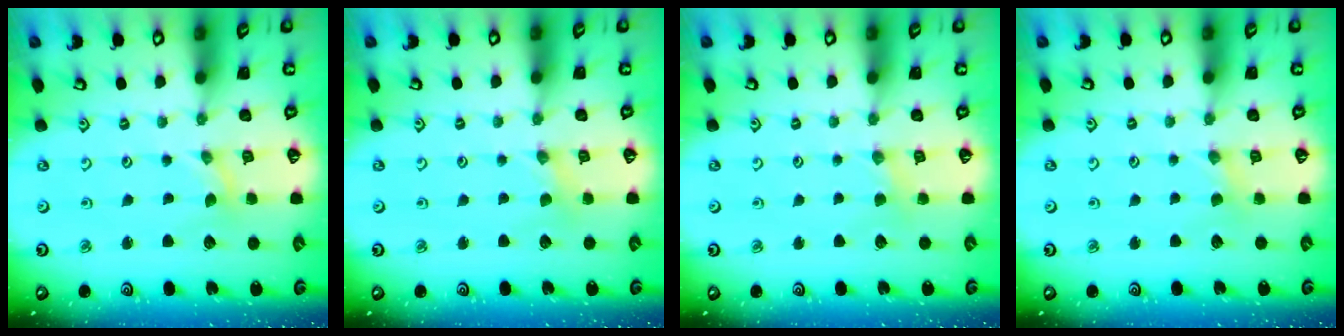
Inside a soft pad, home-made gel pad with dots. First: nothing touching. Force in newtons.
{"total": 0.8, "press": 0.8, "slide": 0.2}
{"total": 2.1, "press": 2.1, "slide": 0.4}
{"total": 1.6, "press": 1.5, "slide": 0.3}